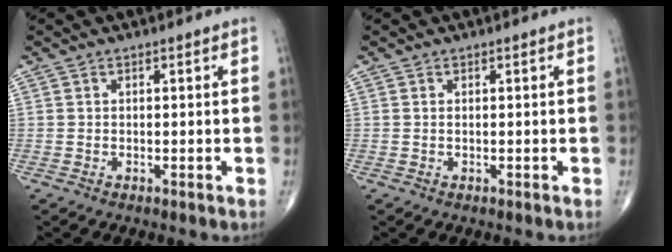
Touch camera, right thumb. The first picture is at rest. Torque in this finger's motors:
{"motor_torque": [0.40, -0.39, 0.02, 0.08, 0.00]}